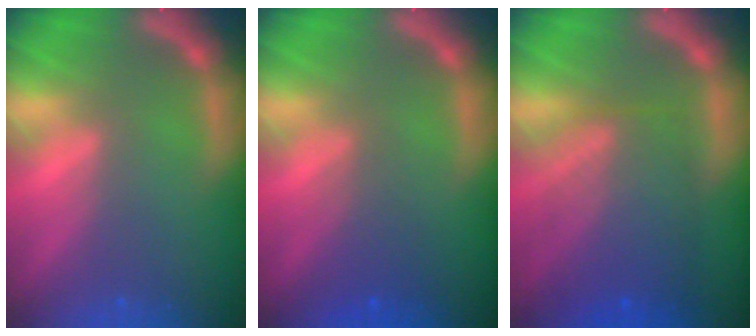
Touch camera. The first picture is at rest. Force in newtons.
{"total": 2.5}
{"total": 7.5}